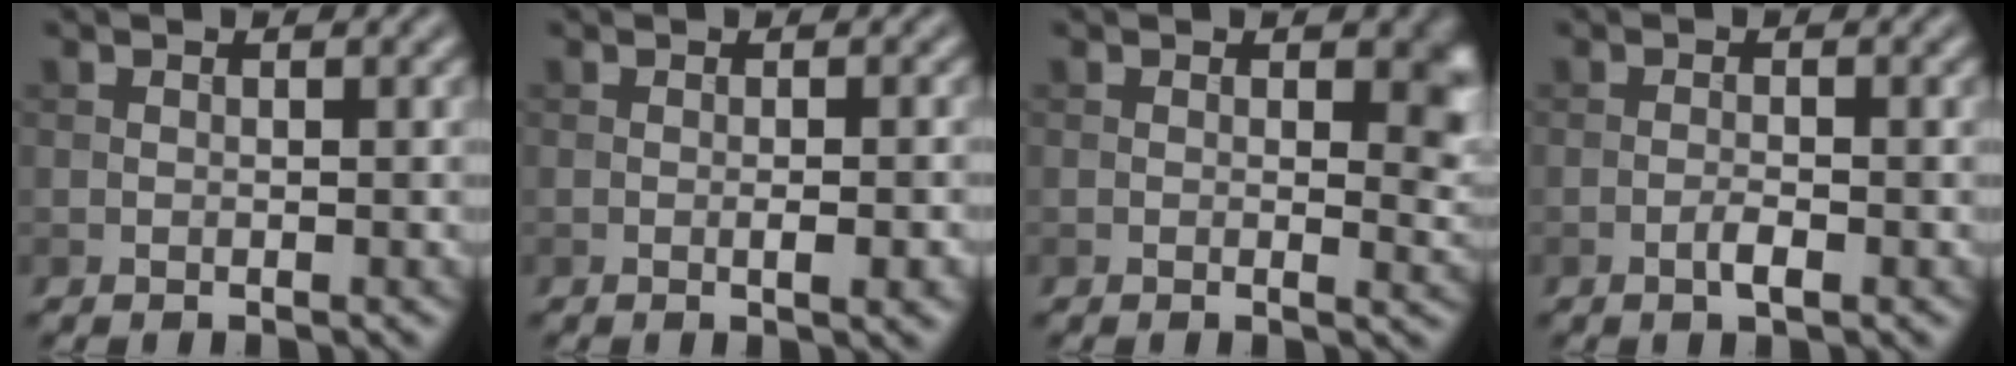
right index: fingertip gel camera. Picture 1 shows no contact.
{"total": 2.2, "force": [-0.5, 0.5, 2.1], "torque": [-0.029, -0.001, -0.007]}
{"total": 3.1, "force": [0.6, 1.6, 2.6], "torque": [-0.024, -0.006, 0.007]}
{"total": 1.4, "force": [-0.7, 0.3, 1.2], "torque": [-0.023, 0.001, -0.015]}